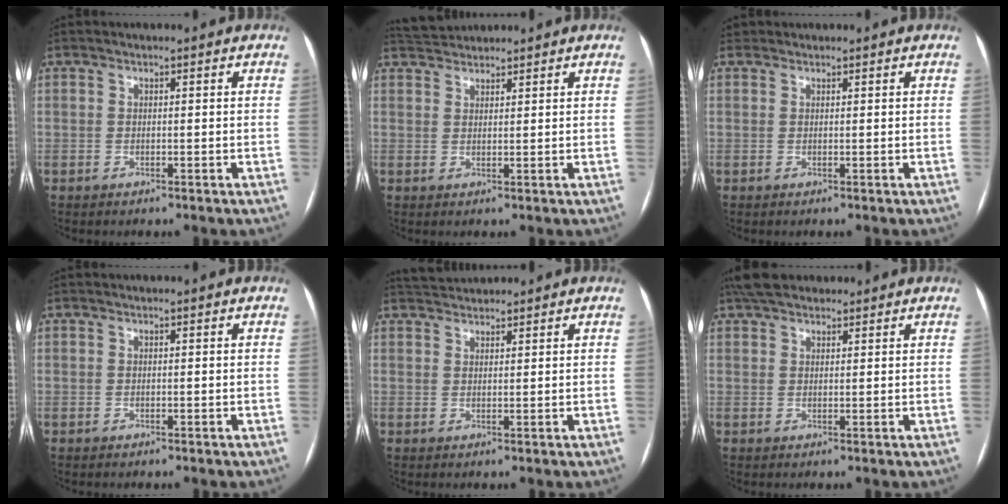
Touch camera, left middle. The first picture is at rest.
{"total": 3.6, "force": [3.6, 0.4, 0.2], "torque": [-0.011, 0.025, 0.069]}
{"total": 0.5, "force": [0.4, 0.3, -0.1], "torque": [0.001, 0.001, 0.008]}
{"total": 0.0}
{"total": 3.3, "force": [3.2, 0.3, 0.2], "torque": [-0.009, 0.025, 0.062]}
{"total": 6.4, "force": [5.3, 2.5, 2.5], "torque": [-0.038, 0.032, 0.094]}